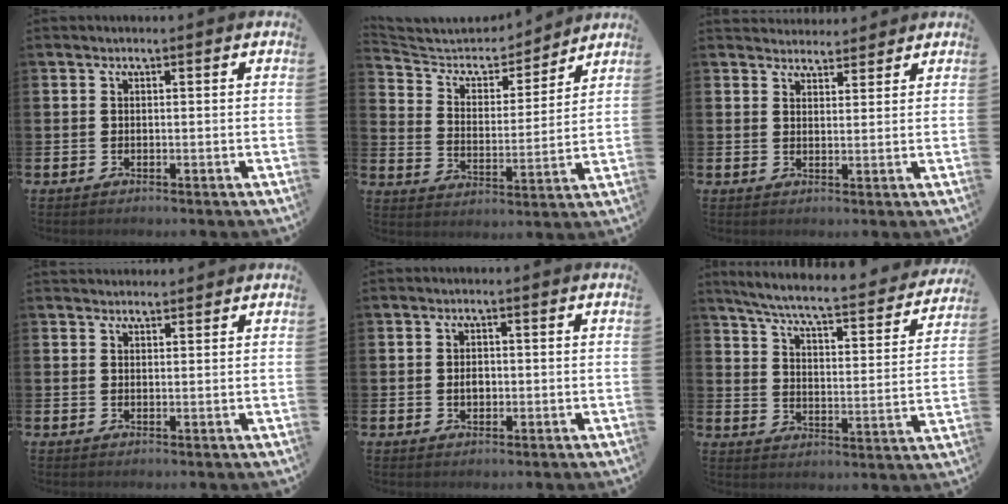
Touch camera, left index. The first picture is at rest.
{"total": 6.0, "force": [5.5, 2.2, 1.1], "torque": [-0.062, -0.042, 0.092]}
{"total": 3.3, "force": [3.2, 1.0, -0.2], "torque": [-0.004, -0.012, 0.059]}
{"total": 1.9, "force": [1.8, 0.6, 0.0], "torque": [0.004, -0.005, 0.031]}
{"total": 1.8, "force": [-0.1, 1.3, 1.3], "torque": [-0.009, 0.000, -0.006]}
{"total": 6.0, "force": [5.3, 0.5, 2.7], "torque": [-0.080, -0.042, 0.083]}